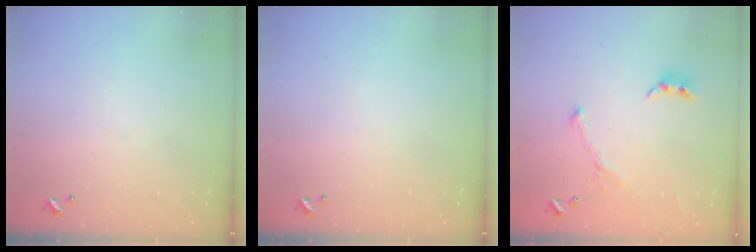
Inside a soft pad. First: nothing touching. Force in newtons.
{"total": 0.0}
{"total": 2.0, "press": 2.0, "slide": 0.4}